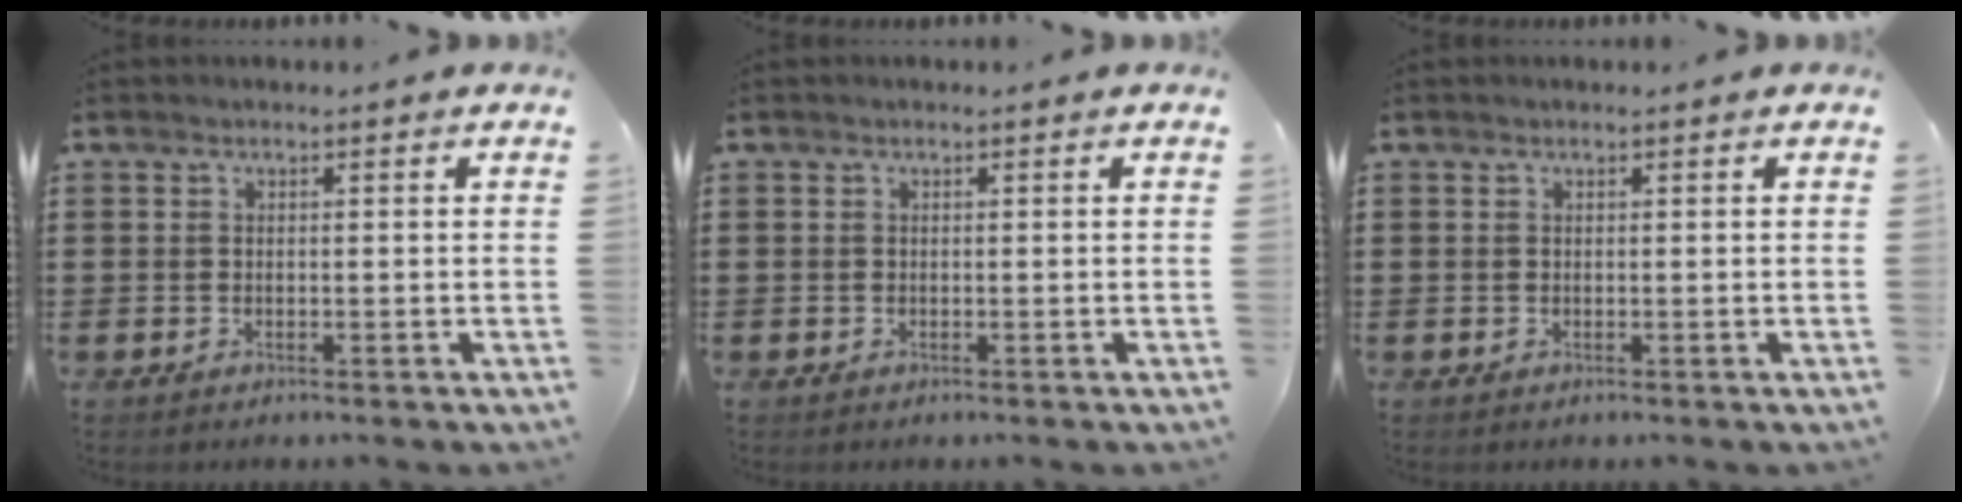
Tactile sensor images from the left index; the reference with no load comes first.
{"total": 0.0}
{"total": 0.0}